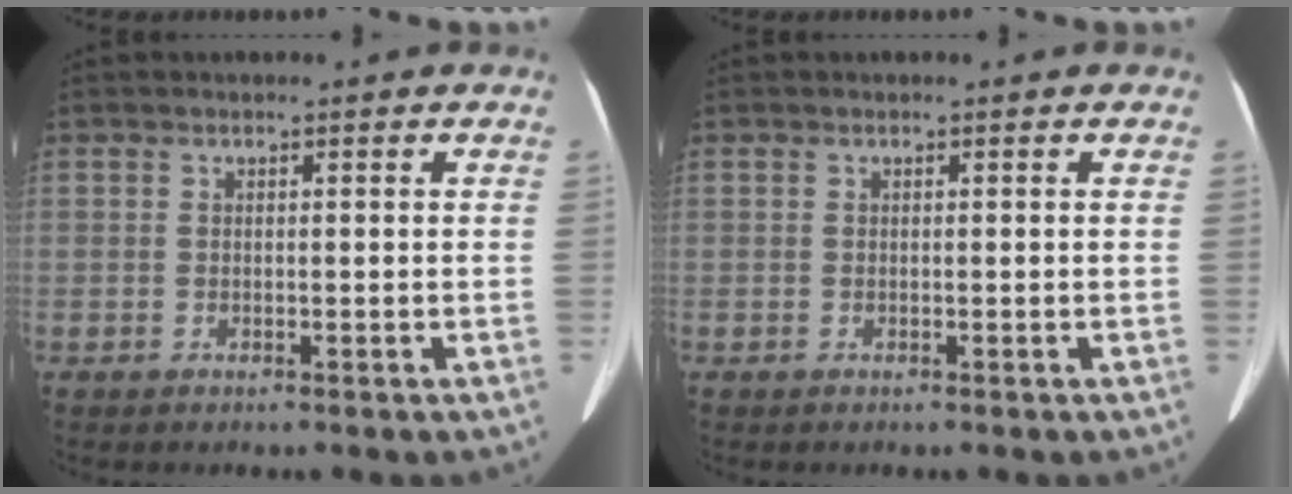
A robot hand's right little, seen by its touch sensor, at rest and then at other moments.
{"total": 0.0}